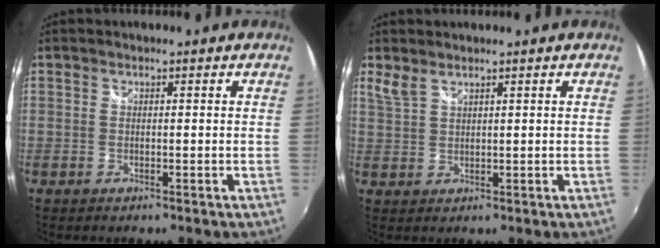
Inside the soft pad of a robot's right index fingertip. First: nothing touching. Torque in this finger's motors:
{"motor_torque": [0.05, 0.06, 0.02, 0.03]}